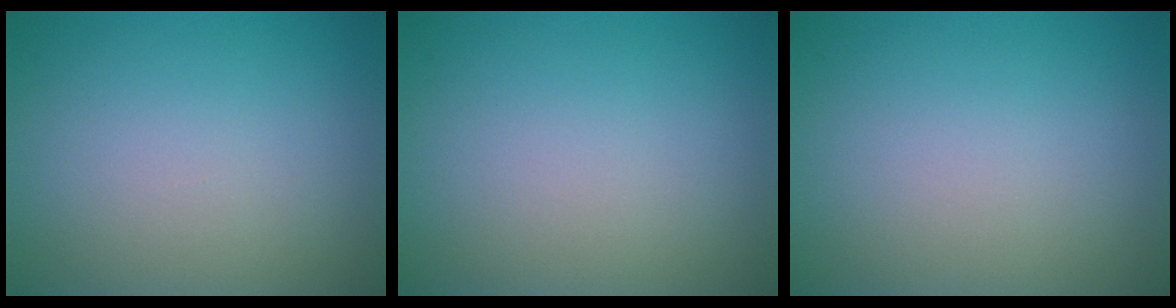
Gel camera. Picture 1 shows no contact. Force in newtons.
{"total": 0.0}
{"total": 0.0}